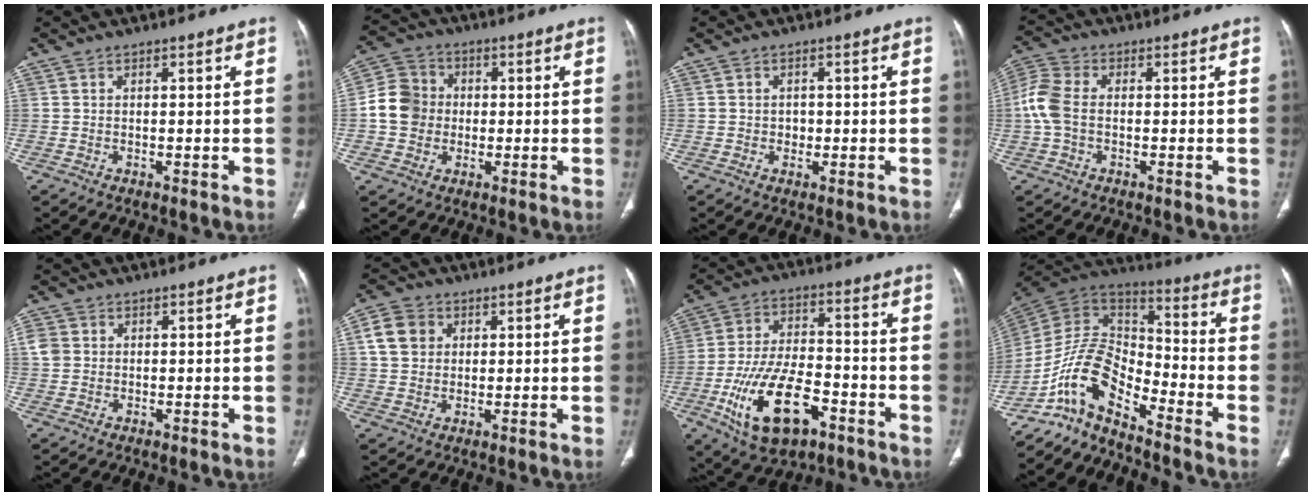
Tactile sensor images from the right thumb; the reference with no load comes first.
{"total": 8.8, "force": [-0.4, 8.0, 3.5], "torque": [-0.046, 0.022, -0.016]}
{"total": 2.0, "force": [-0.2, 1.8, 0.9], "torque": [0.000, 0.005, -0.004]}
{"total": 6.8, "force": [-0.5, 4.5, 5.0], "torque": [-0.127, 0.017, -0.016]}
{"total": 3.0, "force": [0.5, 2.7, 1.2], "torque": [-0.020, 0.007, 0.012]}
{"total": 6.9, "force": [2.0, 5.7, 3.2], "torque": [-0.040, 0.002, 0.036]}
{"total": 19.2, "force": [-8.3, 9.8, 14.3], "torque": [-0.253, 0.035, -0.133]}
{"total": 12.6, "force": [-9.0, 4.8, 7.4], "torque": [-0.132, 0.093, -0.180]}